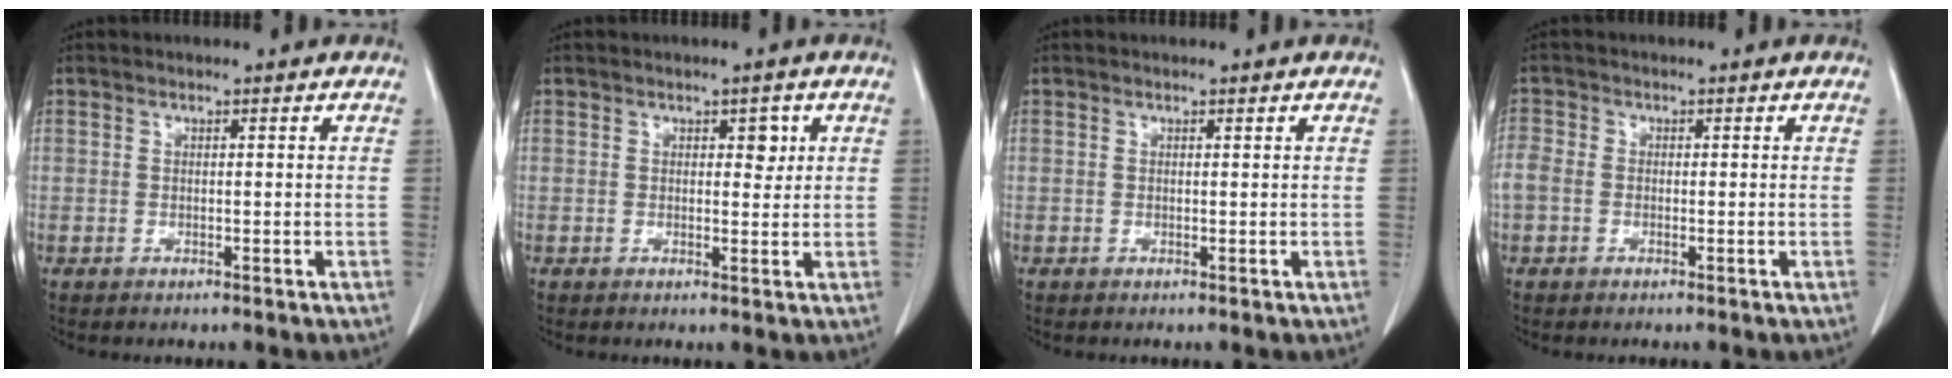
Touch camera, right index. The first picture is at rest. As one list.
[{"total": 2.2, "force": [0.9, 1.2, 1.6], "torque": [-0.016, 0.002, 0.011]}, {"total": 0.0}, {"total": 3.0, "force": [-0.4, 2.5, 1.6], "torque": [-0.051, 0.015, -0.009]}]